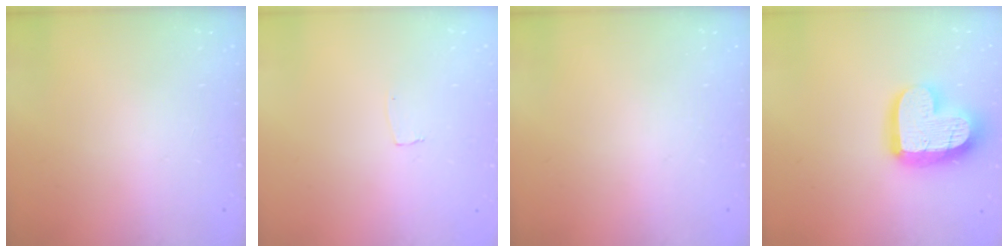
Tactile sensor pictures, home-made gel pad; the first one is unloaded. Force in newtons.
{"total": 3.0, "press": 3.0, "slide": 0.2}
{"total": 0.0}
{"total": 19.2, "press": 19.1, "slide": 1.8}